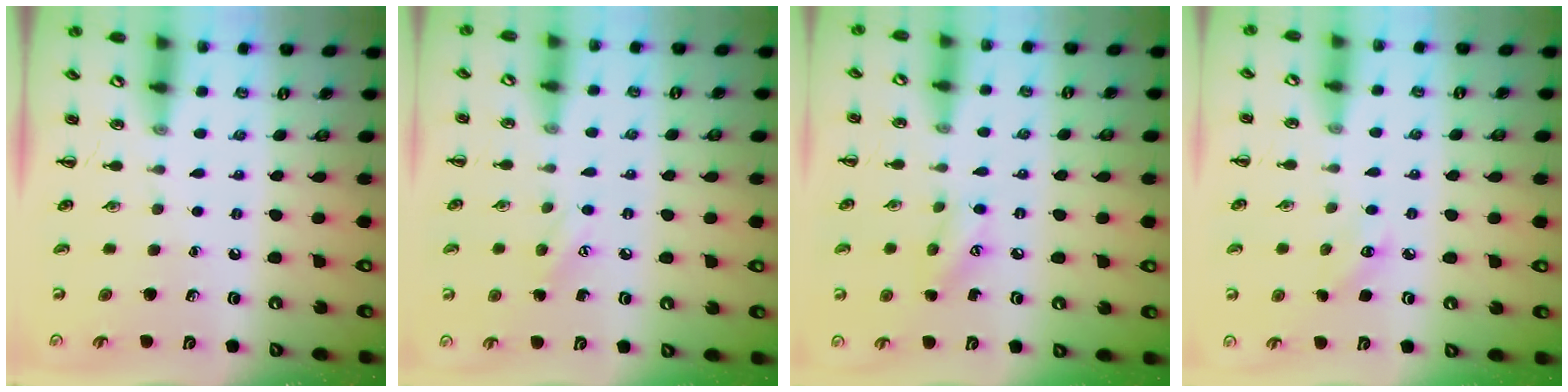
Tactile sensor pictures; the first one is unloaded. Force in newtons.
{"total": 5.6, "press": 5.4, "slide": 1.5}
{"total": 7.6, "press": 7.4, "slide": 1.4}
{"total": 3.9, "press": 3.7, "slide": 1.1}